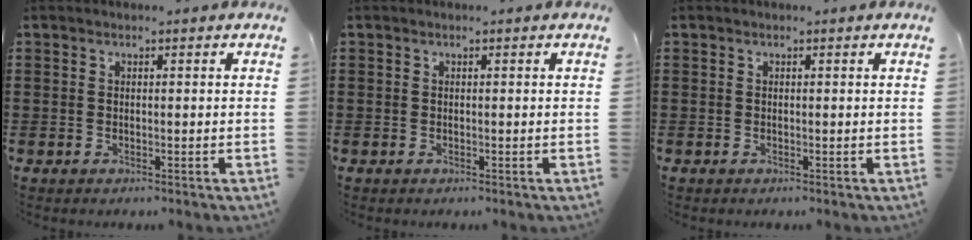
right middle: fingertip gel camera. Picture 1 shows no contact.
{"total": 0.0}
{"total": 0.0}